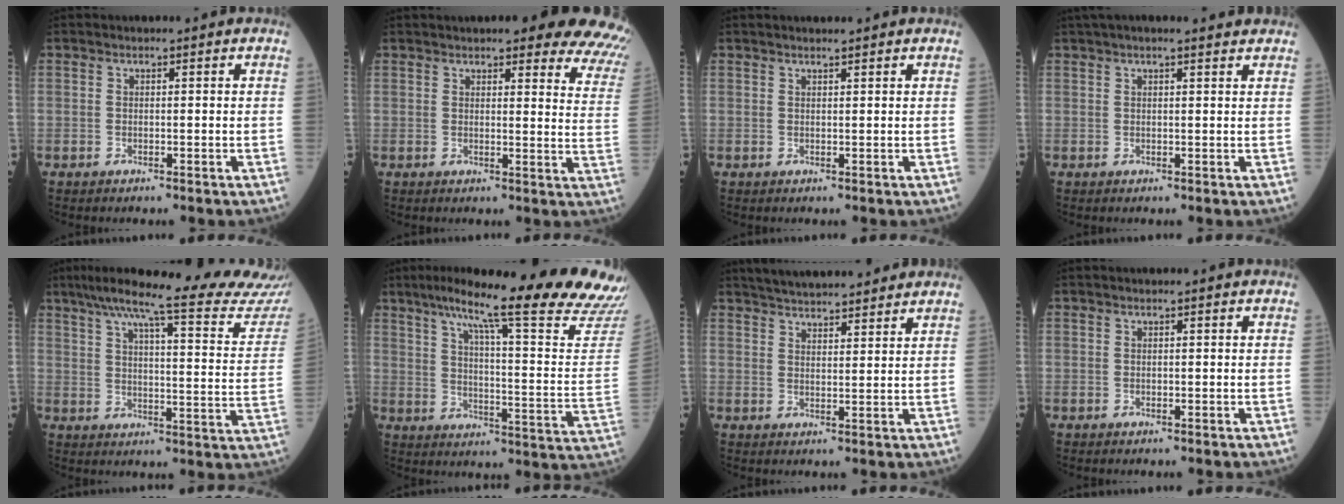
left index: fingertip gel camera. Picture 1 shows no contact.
{"total": 19.1, "force": [17.1, 2.9, 7.9], "torque": [-0.075, -0.057, 0.172]}
{"total": 1.5, "force": [1.3, 0.0, 0.7], "torque": [-0.009, 0.009, 0.024]}
{"total": 6.2, "force": [5.3, 0.5, 3.1], "torque": [-0.048, 0.031, 0.071]}
{"total": 24.8, "force": [22.4, -0.1, 10.7], "torque": [-0.164, -0.063, 0.276]}
{"total": 27.4, "force": [23.5, -0.6, 14.1], "torque": [-0.214, -0.078, 0.300]}
{"total": 12.9, "force": [11.7, 2.1, 5.0], "torque": [-0.075, 0.024, 0.168]}
{"total": 0.0}